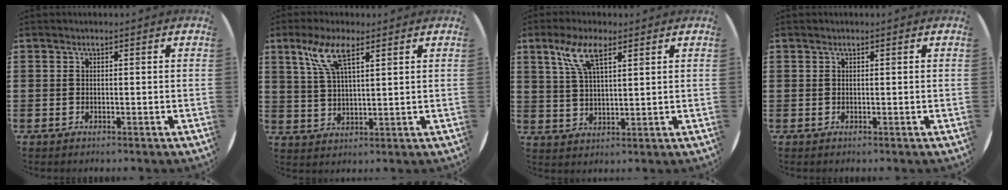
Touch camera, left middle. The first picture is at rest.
{"total": 6.5, "force": [4.1, 1.8, 4.8], "torque": [-0.106, 0.007, 0.071]}
{"total": 6.4, "force": [3.9, 2.0, 4.6], "torque": [-0.102, 0.009, 0.069]}
{"total": 0.0}